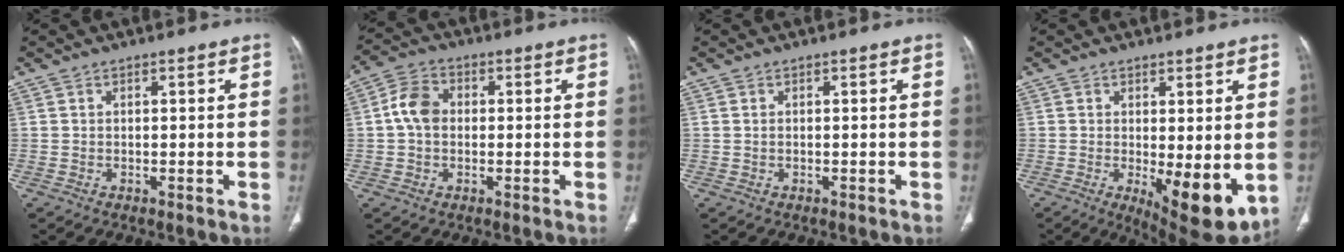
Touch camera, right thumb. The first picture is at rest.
{"total": 6.2, "force": [0.2, 4.7, 4.0], "torque": [-0.070, 0.016, -0.005]}
{"total": 0.0}
{"total": 10.2, "force": [-1.5, 3.5, 9.4], "torque": [-0.127, -0.027, -0.010]}